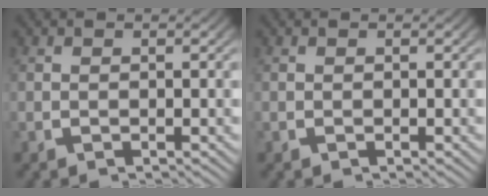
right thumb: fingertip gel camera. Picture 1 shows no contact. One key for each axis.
{"total": 0.0}